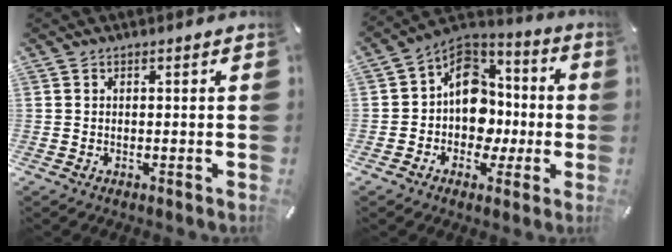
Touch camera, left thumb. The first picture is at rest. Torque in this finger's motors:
{"motor_torque": [0.27, 1.88, 0.99, 0.06, 0.37]}